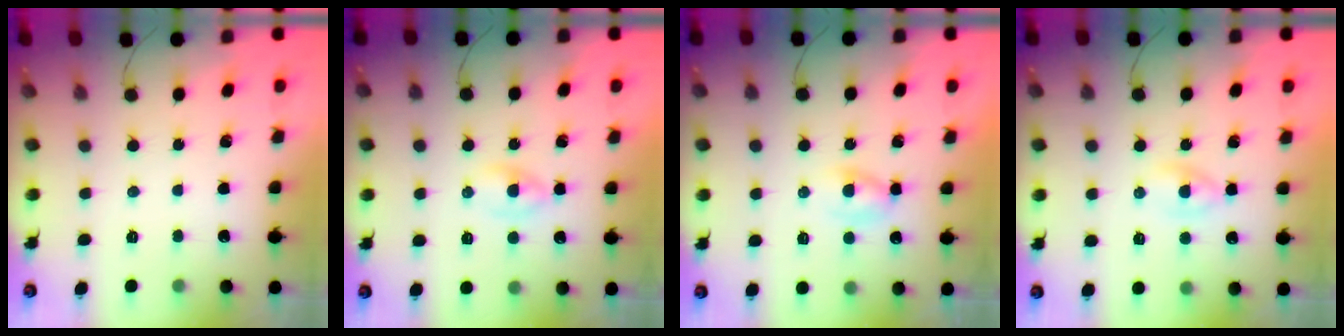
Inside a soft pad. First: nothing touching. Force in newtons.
{"total": 1.9, "press": 1.6, "slide": 1.0}
{"total": 2.2, "press": 2.0, "slide": 1.1}
{"total": 2.4, "press": 2.2, "slide": 0.9}